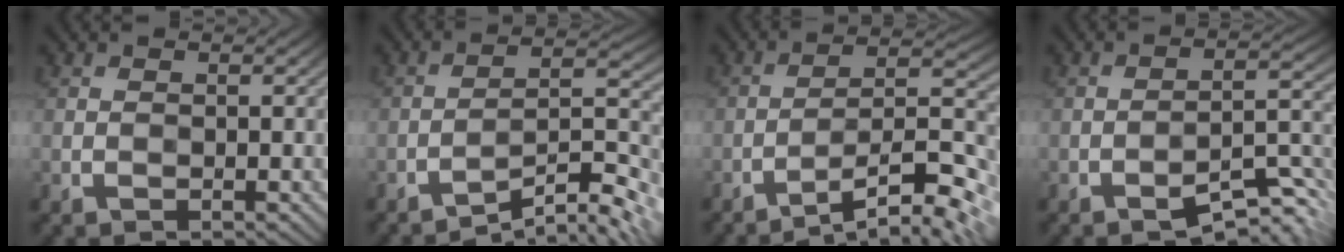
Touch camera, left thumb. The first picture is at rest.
{"total": 9.4, "force": [-6.6, 1.8, 6.4], "torque": [-0.100, 0.010, -0.111]}
{"total": 11.9, "force": [-8.3, 2.3, 8.2], "torque": [-0.132, 0.007, -0.127]}
{"total": 6.7, "force": [-4.7, 1.5, 4.7], "torque": [-0.066, 0.009, -0.073]}